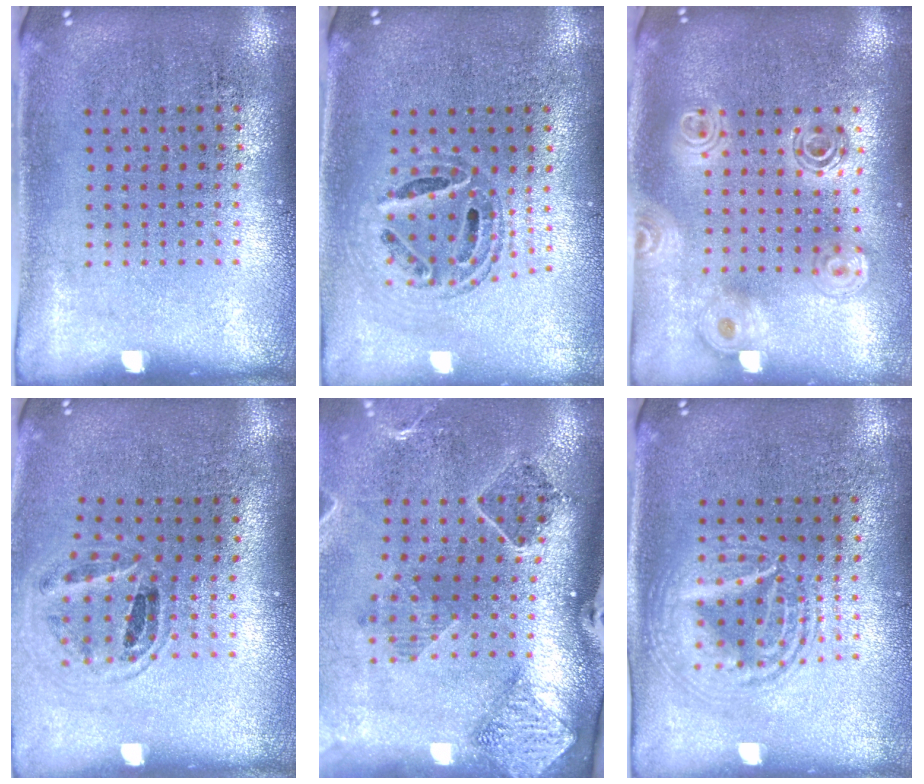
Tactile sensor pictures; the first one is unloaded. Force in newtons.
{"total": 0.8, "press": 0.8, "slide": 0.1}
{"total": 1.8, "press": 1.6, "slide": 0.9}
{"total": 0.9, "press": 0.9, "slide": 0.3}
{"total": 1.7, "press": 1.6, "slide": 0.4}
{"total": 2.9, "press": 2.8, "slide": 0.3}